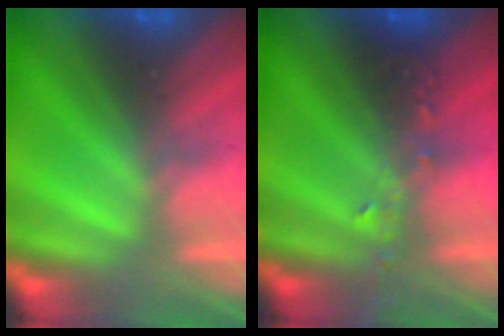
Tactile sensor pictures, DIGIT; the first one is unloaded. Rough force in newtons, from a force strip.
{"total": 2.4}